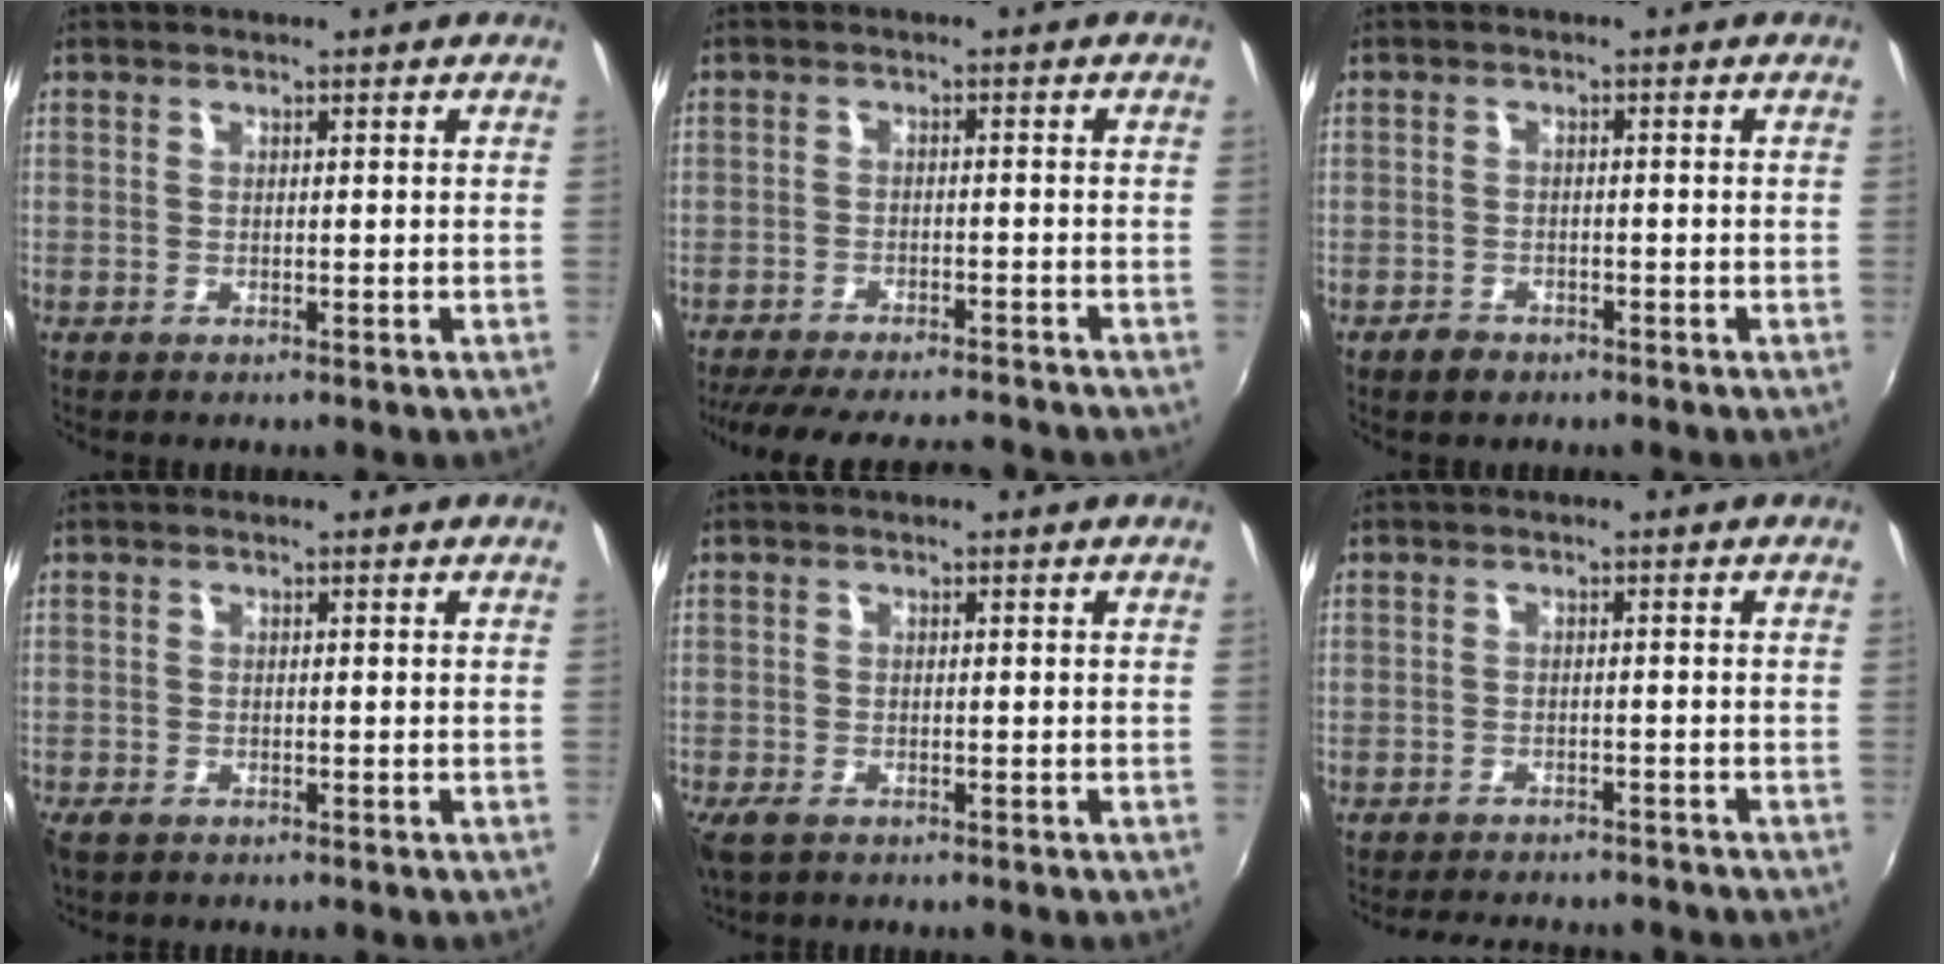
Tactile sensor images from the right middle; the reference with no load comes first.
{"total": 14.8, "force": [-13.1, 2.6, 6.3], "torque": [-0.135, -0.012, -0.195]}
{"total": 2.4, "force": [-1.8, 1.4, 0.7], "torque": [-0.020, 0.001, -0.030]}
{"total": 2.1, "force": [-1.5, 1.1, 0.9], "torque": [-0.020, -0.008, -0.029]}
{"total": 3.3, "force": [-2.3, 1.6, 1.9], "torque": [-0.045, -0.013, -0.043]}
{"total": 10.0, "force": [-8.9, 2.6, 3.6], "torque": [-0.082, -0.013, -0.124]}